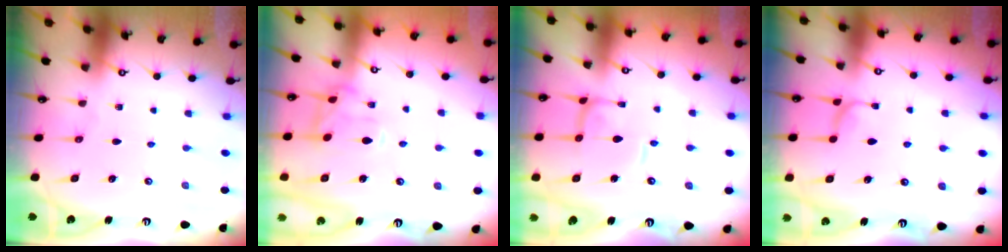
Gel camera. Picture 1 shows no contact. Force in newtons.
{"total": 1.3, "press": 1.2, "slide": 0.4}
{"total": 0.5, "press": 0.3, "slide": 0.4}
{"total": 0.9, "press": 0.0, "slide": 0.9}